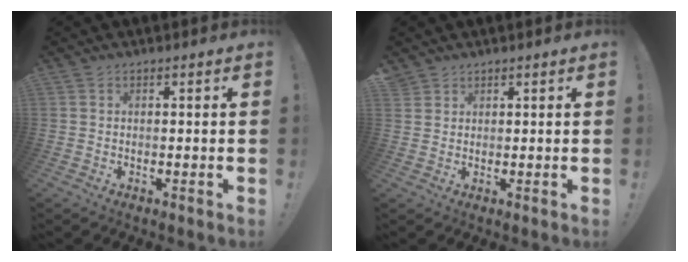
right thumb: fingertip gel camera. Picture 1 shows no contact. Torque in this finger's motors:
{"motor_torque": [0.02, 0.01, 0.12, 0.08, 0.04]}